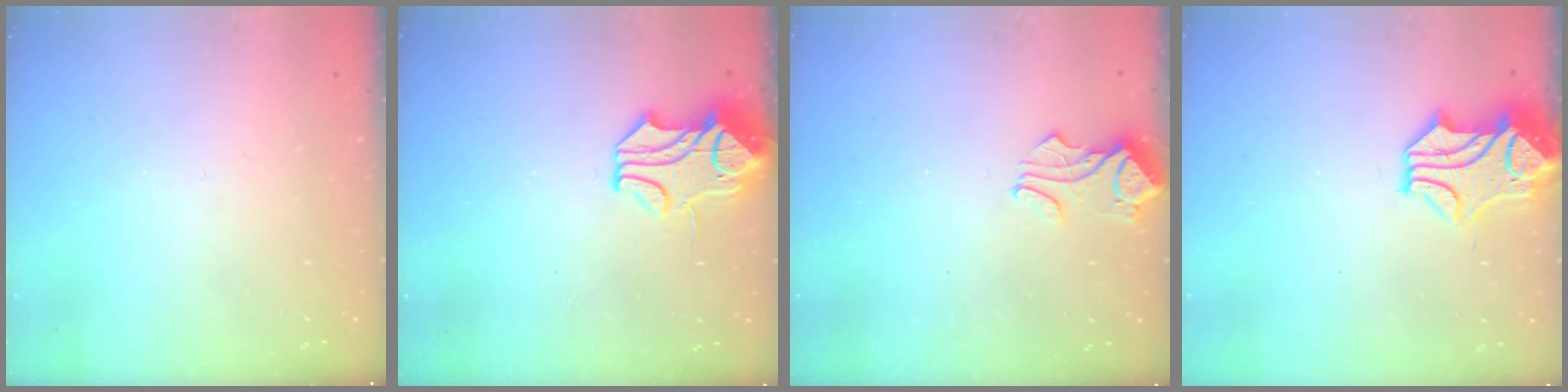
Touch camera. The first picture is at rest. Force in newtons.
{"total": 2.0, "press": 1.2, "slide": 1.5}
{"total": 2.2, "press": 2.2, "slide": 0.1}
{"total": 1.0, "press": 0.2, "slide": 1.0}